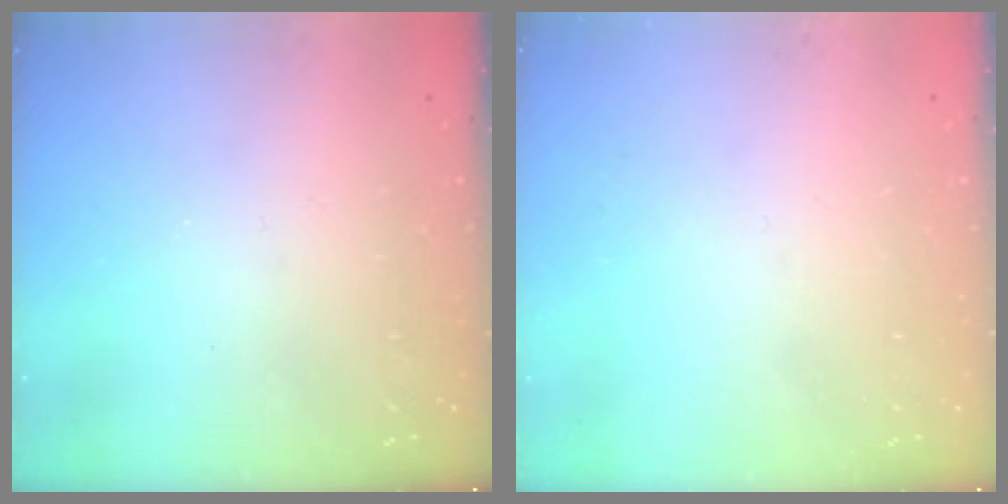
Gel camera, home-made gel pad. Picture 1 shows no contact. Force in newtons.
{"total": 0.0}